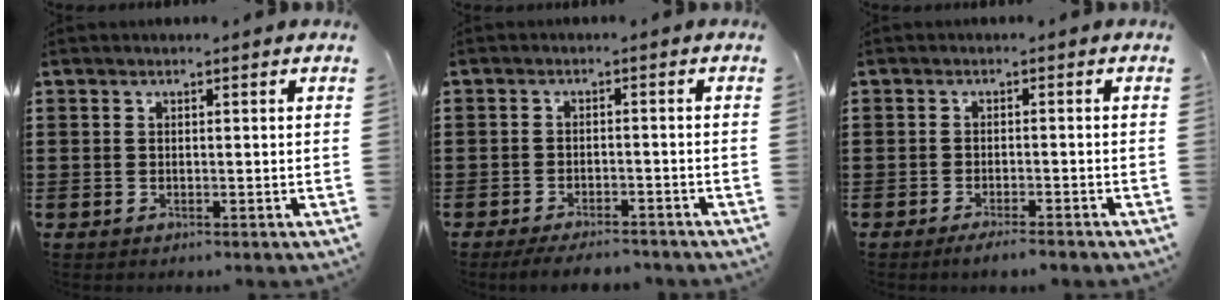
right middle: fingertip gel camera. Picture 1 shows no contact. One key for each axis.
{"total": 3.3, "fx": -3.1, "fy": 0.4, "fz": 0.8, "tx": -0.013, "ty": 0.002, "tz": -0.063}
{"total": 1.9, "fx": -1.6, "fy": 0.0, "fz": 1.0, "tx": -0.015, "ty": 0.000, "tz": -0.029}